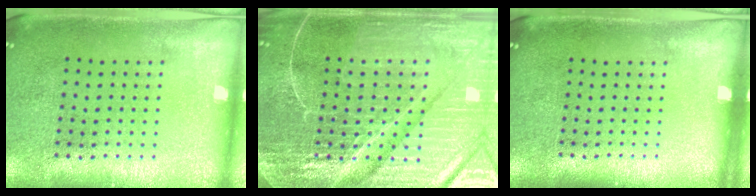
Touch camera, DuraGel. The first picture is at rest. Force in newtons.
{"total": 6.8, "press": 6.0, "slide": 3.3}
{"total": 0.0}